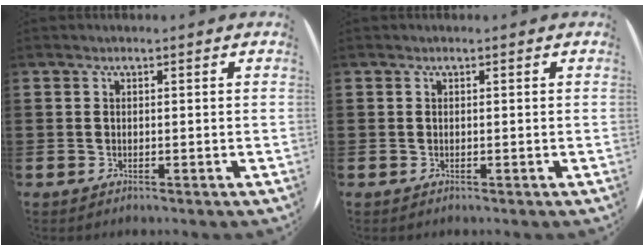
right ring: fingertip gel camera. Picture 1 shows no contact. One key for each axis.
{"total": 0.0}